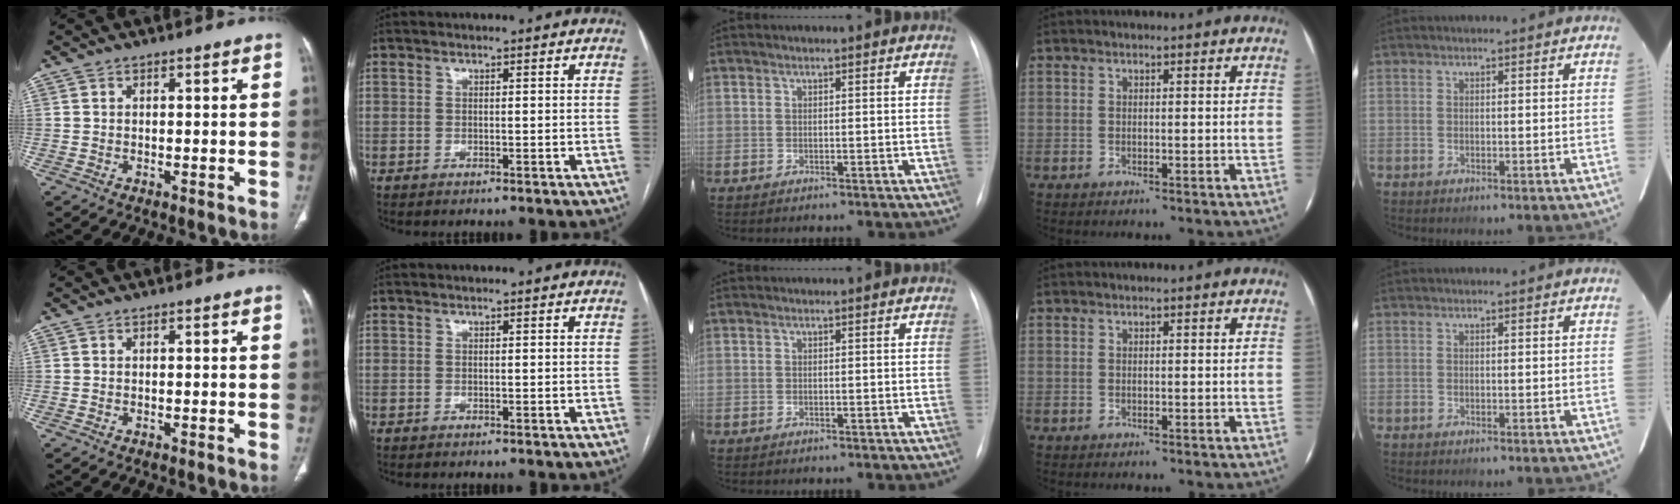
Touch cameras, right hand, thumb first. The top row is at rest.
{}